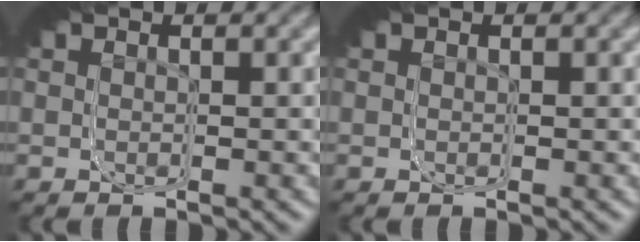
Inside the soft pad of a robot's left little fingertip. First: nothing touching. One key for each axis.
{"total": 0.0}